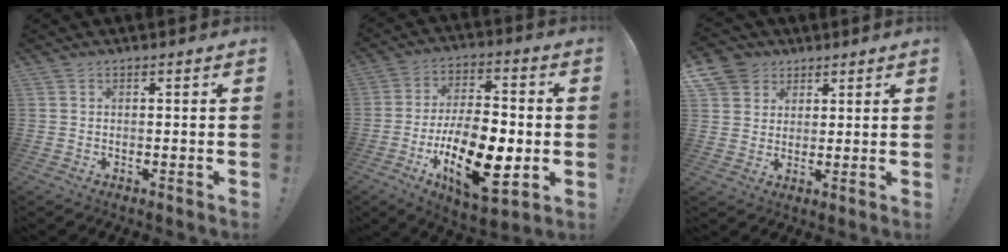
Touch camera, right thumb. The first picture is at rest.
{"total": 21.8, "force": [-6.3, 10.6, 18.0], "torque": [-0.311, 0.026, -0.094]}
{"total": 7.3, "force": [3.8, 6.1, 1.3], "torque": [-0.020, -0.026, 0.076]}